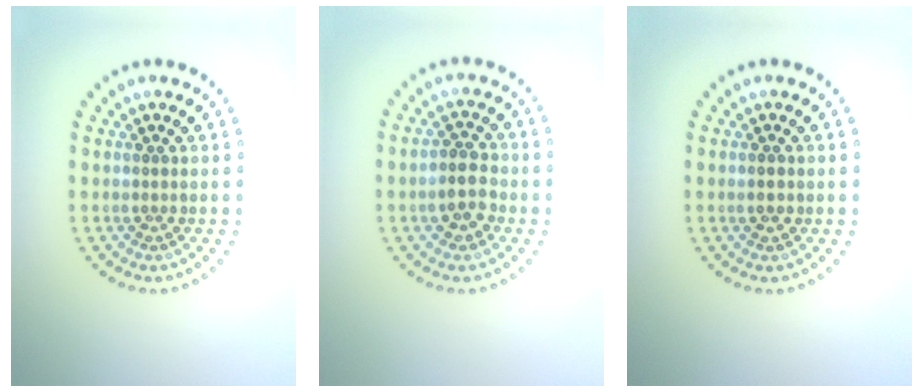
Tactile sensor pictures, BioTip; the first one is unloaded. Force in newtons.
{"total": 2.9, "press": 2.8, "slide": 0.7}
{"total": 1.4, "press": 1.4, "slide": 0.2}